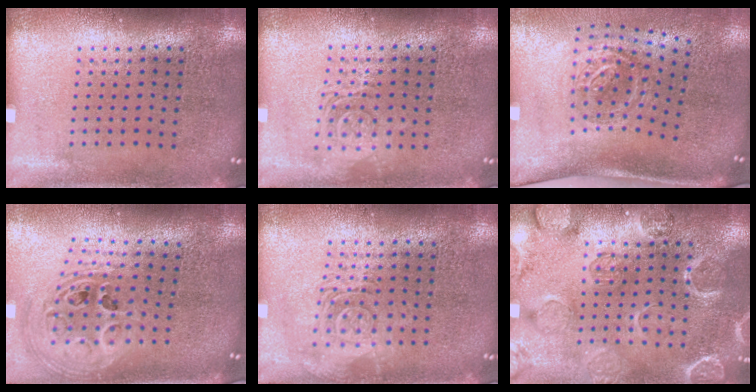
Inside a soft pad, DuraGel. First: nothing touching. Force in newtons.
{"total": 2.3, "press": 2.3, "slide": 0.5}
{"total": 1.9, "press": 1.3, "slide": 1.5}
{"total": 2.5, "press": 1.9, "slide": 1.6}
{"total": 2.8, "press": 2.8, "slide": 0.4}
{"total": 2.5, "press": 2.5, "slide": 0.2}